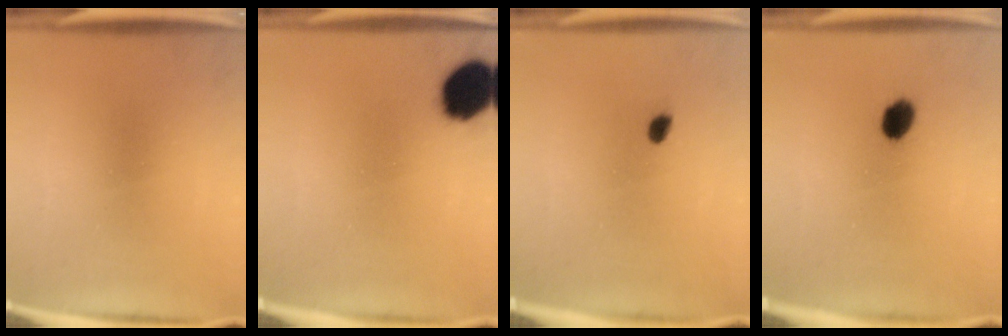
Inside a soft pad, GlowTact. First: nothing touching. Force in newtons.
{"total": 12.7}
{"total": 1.6}
{"total": 5.3}